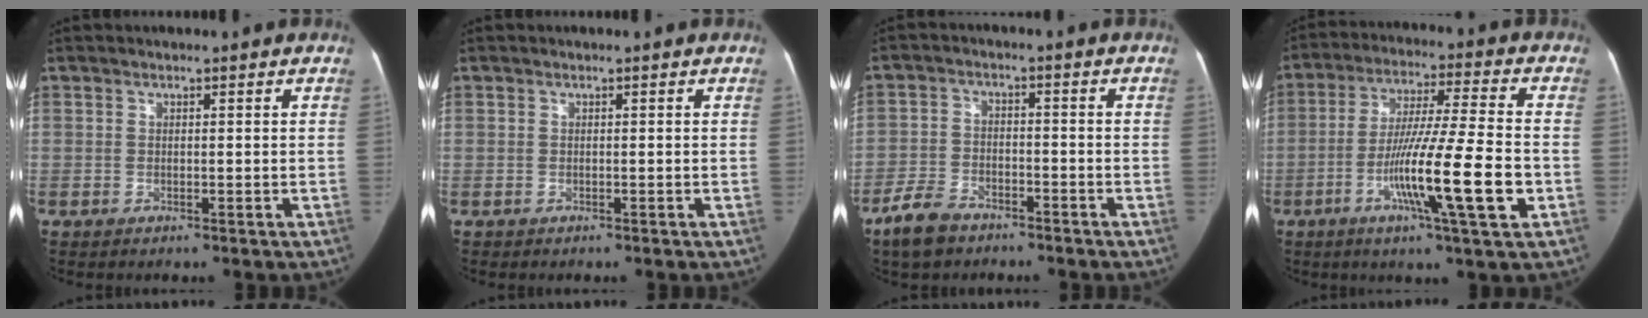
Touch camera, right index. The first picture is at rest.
{"total": 0.7, "force": [-0.2, 0.7, -0.1], "torque": [0.006, 0.007, -0.006]}
{"total": 6.9, "force": [-5.1, 3.7, 2.8], "torque": [-0.073, 0.003, -0.089]}
{"total": 15.7, "force": [-4.8, 0.1, 14.9], "torque": [-0.262, -0.013, -0.084]}